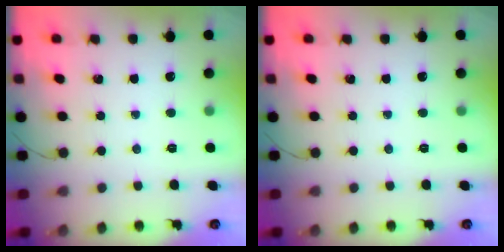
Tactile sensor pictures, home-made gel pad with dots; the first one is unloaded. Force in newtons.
{"total": 0.0}